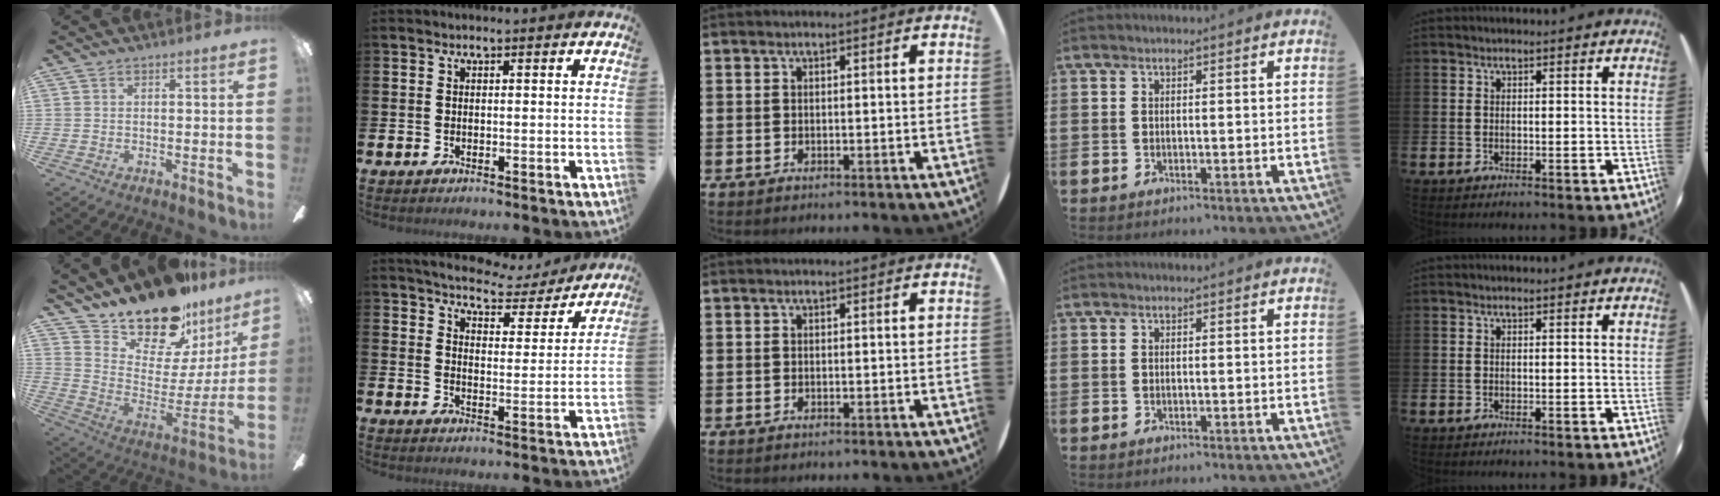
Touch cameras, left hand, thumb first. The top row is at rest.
{"thumb": {"total": 20.2, "force": [17.5, 7.5, 6.7], "torque": [-0.113, -0.142, 0.308]}, "index": {"total": 5.1, "force": [4.7, 1.3, 1.2], "torque": [-0.029, -0.039, 0.073]}}